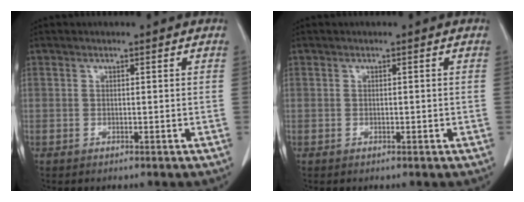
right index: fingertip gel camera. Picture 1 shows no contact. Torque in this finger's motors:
{"motor_torque": [-0.22, 0.18, -0.02, 0.00]}